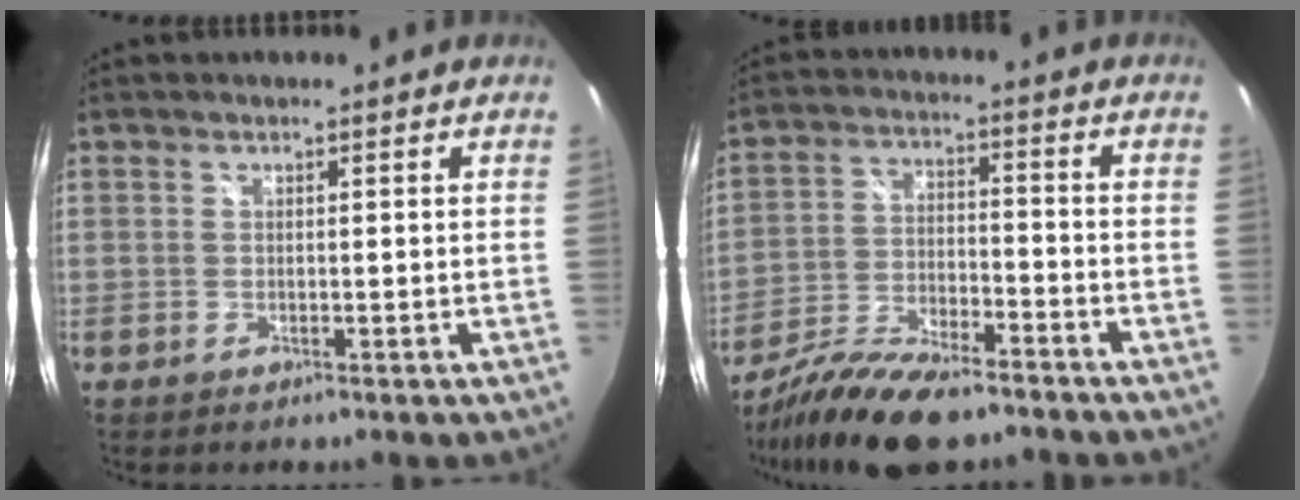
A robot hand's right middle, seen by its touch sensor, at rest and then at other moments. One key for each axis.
{"total": 14.3, "fx": -11.4, "fy": 3.7, "fz": 7.7, "tx": -0.166, "ty": -0.026, "tz": -0.210}